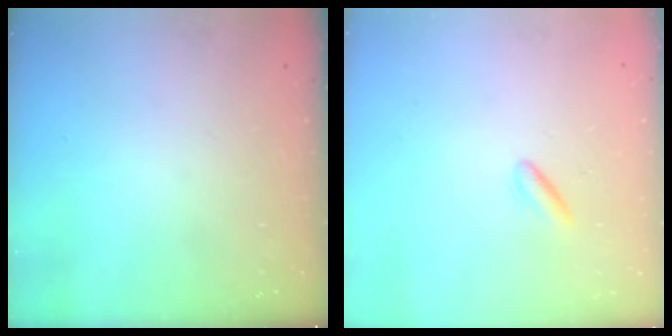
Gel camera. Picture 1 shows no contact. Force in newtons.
{"total": 2.2, "press": 2.0, "slide": 0.9}